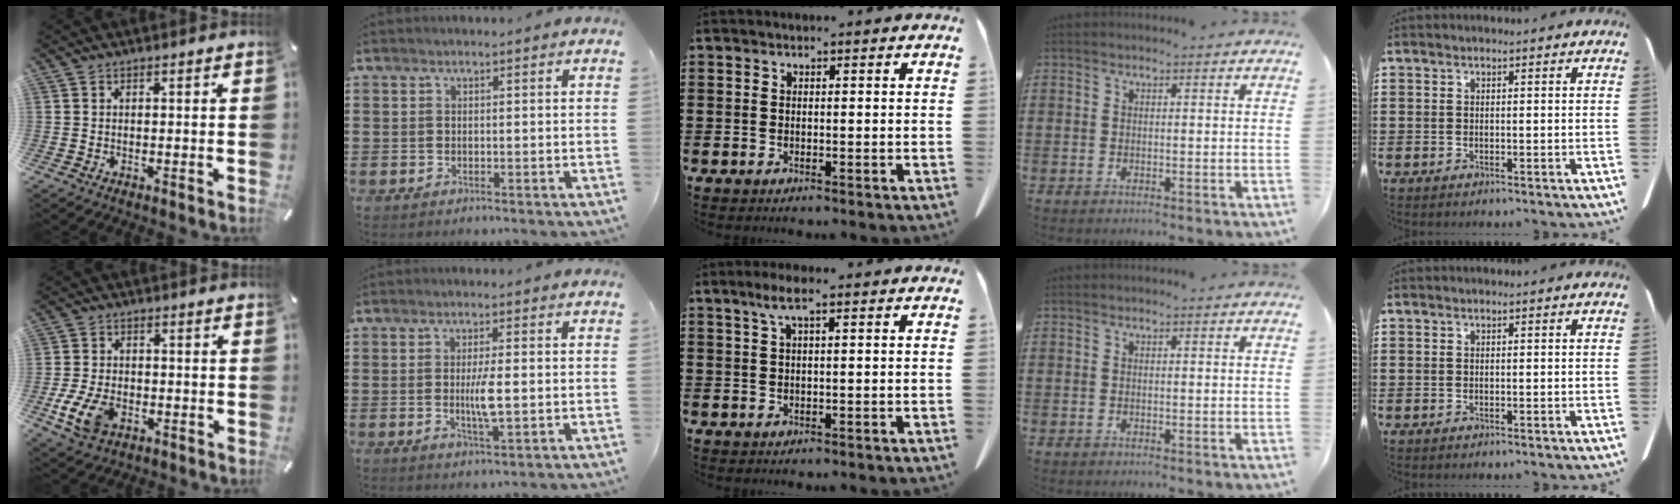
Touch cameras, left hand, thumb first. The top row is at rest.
{"thumb": {"total": 8.3, "force": [-2.9, 5.5, 5.5], "torque": [-0.121, 0.006, -0.049]}, "index": {"total": 4.3, "force": [-0.2, 0.6, 4.2], "torque": [-0.082, -0.003, -0.007]}, "middle": {"total": 2.9, "force": [1.3, 0.4, 2.6], "torque": [-0.054, 0.004, 0.021]}}